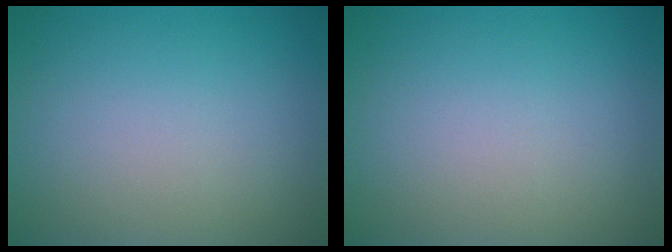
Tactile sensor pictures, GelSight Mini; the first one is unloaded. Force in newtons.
{"total": 0.0}